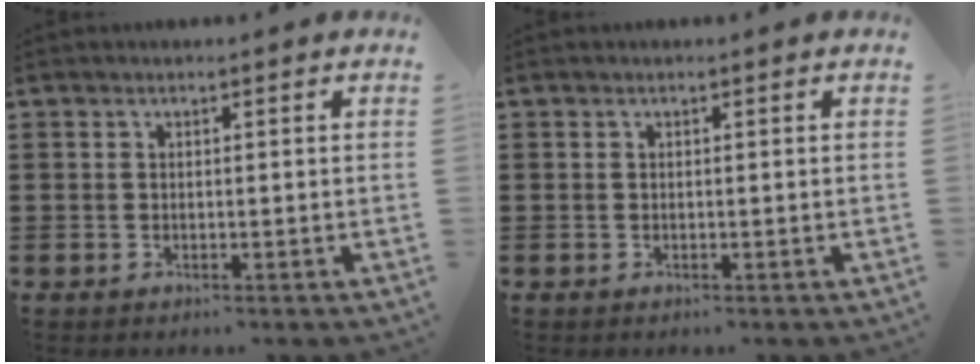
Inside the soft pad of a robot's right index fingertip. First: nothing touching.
{"total": 0.0}